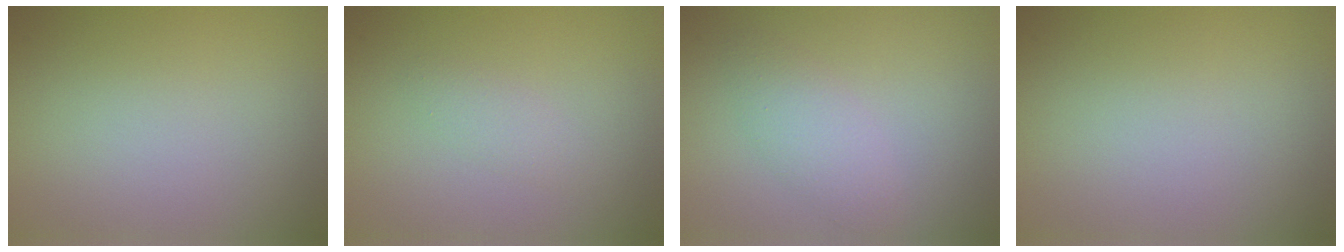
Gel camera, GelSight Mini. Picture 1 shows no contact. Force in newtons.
{"total": 1.2, "press": 1.2, "slide": 0.0}
{"total": 2.3, "press": 2.3, "slide": 0.2}
{"total": 0.0}